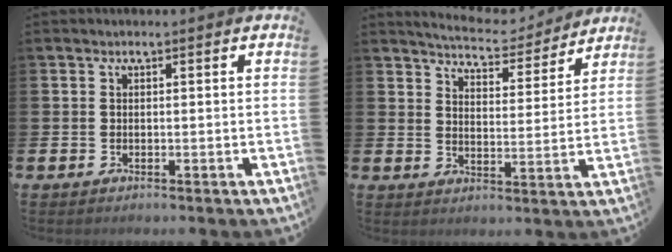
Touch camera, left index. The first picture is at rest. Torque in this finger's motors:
{"motor_torque": [0.92, -1.22, 0.09, 0.06]}